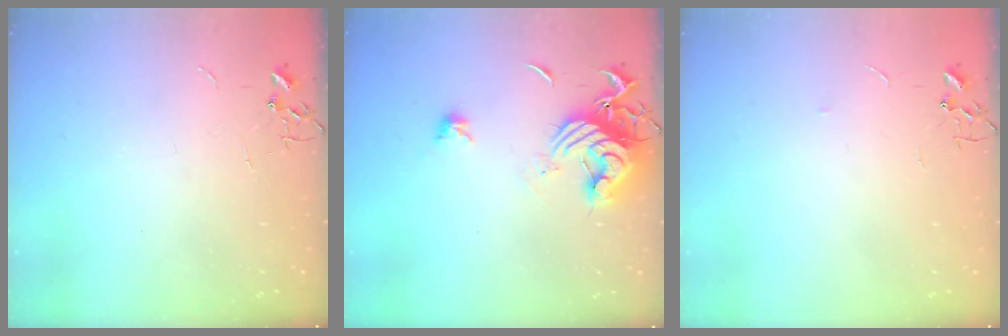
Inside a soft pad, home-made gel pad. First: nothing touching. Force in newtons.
{"total": 12.8, "press": 12.8, "slide": 1.0}
{"total": 2.6, "press": 2.5, "slide": 0.4}